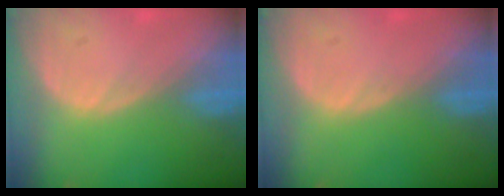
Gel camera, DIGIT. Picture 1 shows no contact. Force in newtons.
{"total": 0.0}